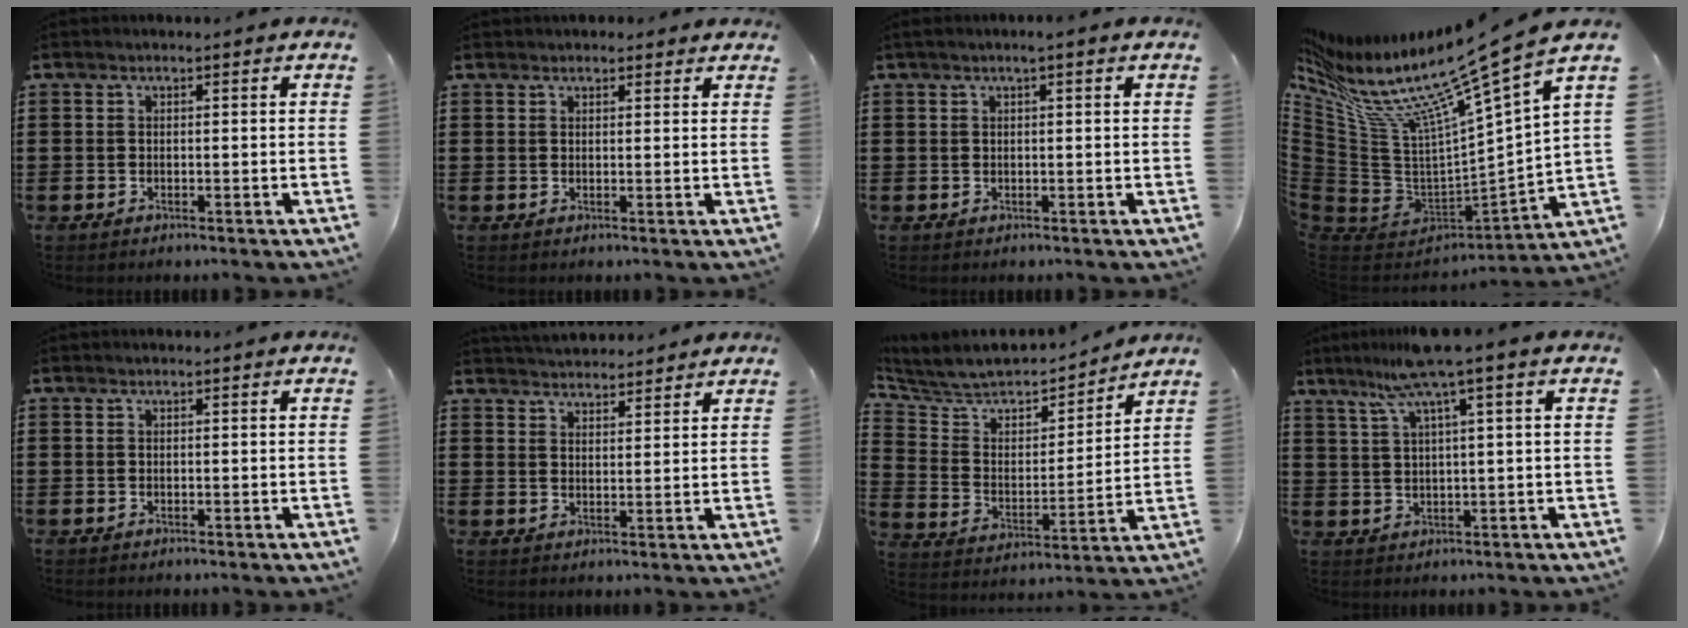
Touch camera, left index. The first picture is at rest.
{"total": 1.6, "force": [1.5, 0.6, 0.3], "torque": [0.000, 0.001, 0.027]}
{"total": 1.3, "force": [0.4, 0.0, 1.2], "torque": [-0.022, -0.002, 0.008]}
{"total": 15.0, "force": [10.6, 2.5, 10.3], "torque": [-0.211, -0.082, 0.161]}
{"total": 0.0}
{"total": 3.6, "force": [3.5, 0.3, 0.1], "torque": [-0.012, -0.011, 0.066]}
{"total": 5.7, "force": [5.0, 2.3, 1.3], "torque": [-0.061, -0.038, 0.080]}
{"total": 7.1, "force": [3.9, -0.4, 5.9], "torque": [-0.125, -0.005, 0.065]}